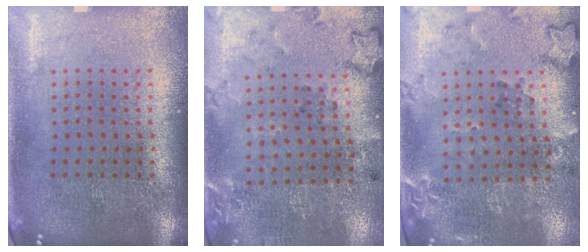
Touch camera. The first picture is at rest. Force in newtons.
{"total": 2.0, "press": 1.4, "slide": 1.4}
{"total": 1.9, "press": 1.6, "slide": 1.1}